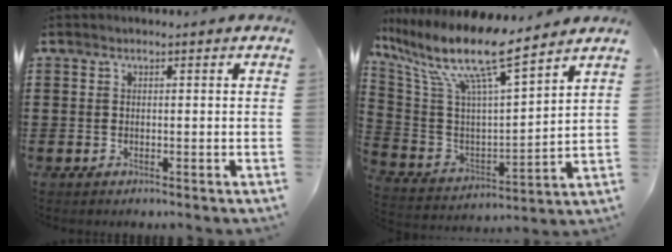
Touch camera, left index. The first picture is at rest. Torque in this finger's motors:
{"motor_torque": [2.14, 0.00, 1.05, 0.21]}